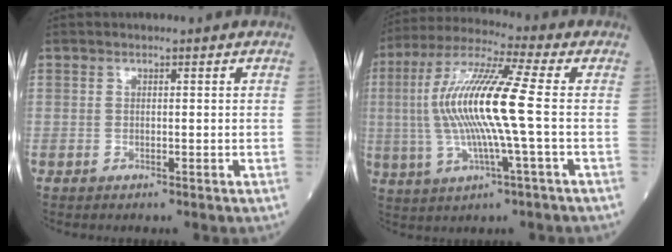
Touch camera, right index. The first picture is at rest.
{"total": 14.9, "force": [-0.2, 0.3, 14.9], "torque": [-0.307, 0.010, -0.010]}